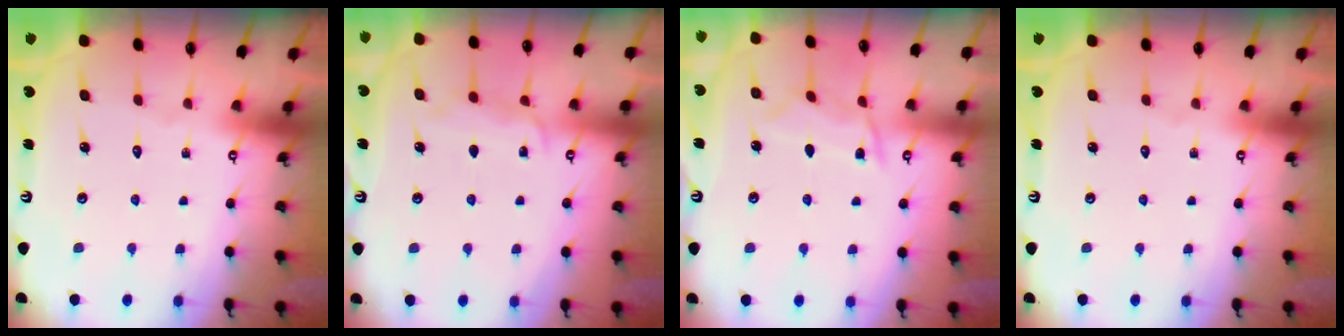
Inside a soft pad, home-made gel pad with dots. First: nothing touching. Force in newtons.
{"total": 6.7, "press": 6.6, "slide": 0.7}
{"total": 8.5, "press": 8.4, "slide": 0.8}
{"total": 0.0}